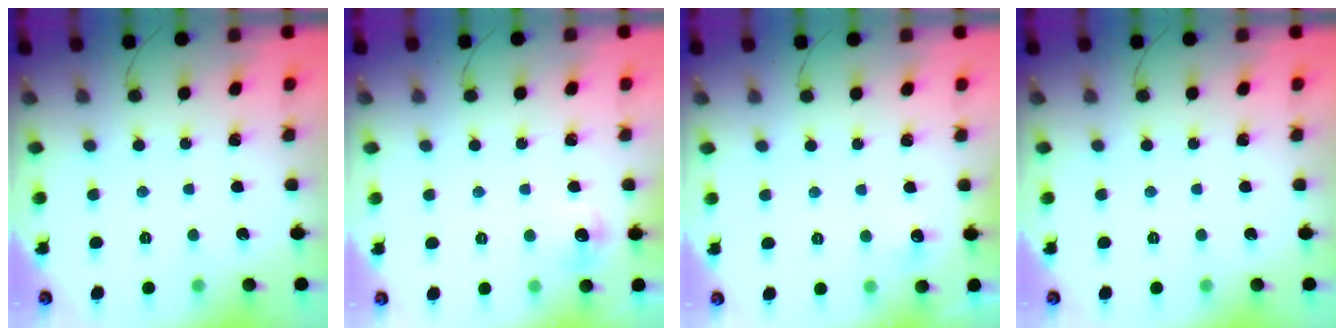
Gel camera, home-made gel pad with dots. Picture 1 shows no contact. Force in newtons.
{"total": 5.5, "press": 5.3, "slide": 1.4}
{"total": 3.8, "press": 3.7, "slide": 1.0}
{"total": 0.0}